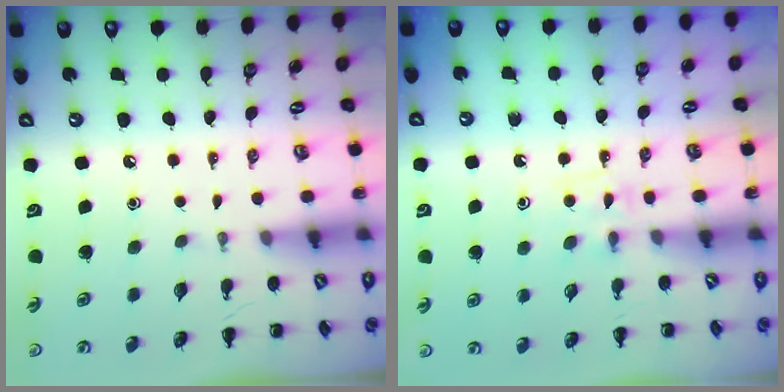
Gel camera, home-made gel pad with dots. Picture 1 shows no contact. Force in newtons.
{"total": 3.8, "press": 3.5, "slide": 1.5}